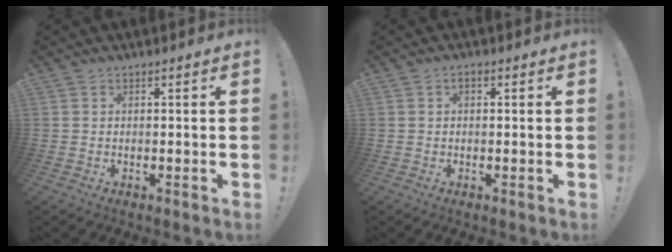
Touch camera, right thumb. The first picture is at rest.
{"total": 1.2, "force": [0.0, 0.7, 1.0], "torque": [-0.017, 0.003, -0.002]}